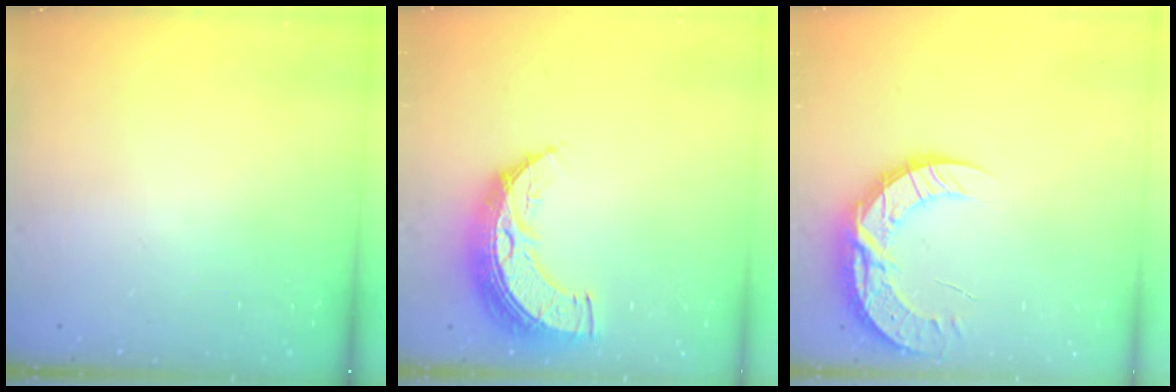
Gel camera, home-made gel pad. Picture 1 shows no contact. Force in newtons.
{"total": 12.2, "press": 12.2, "slide": 0.9}
{"total": 13.0, "press": 12.9, "slide": 1.0}